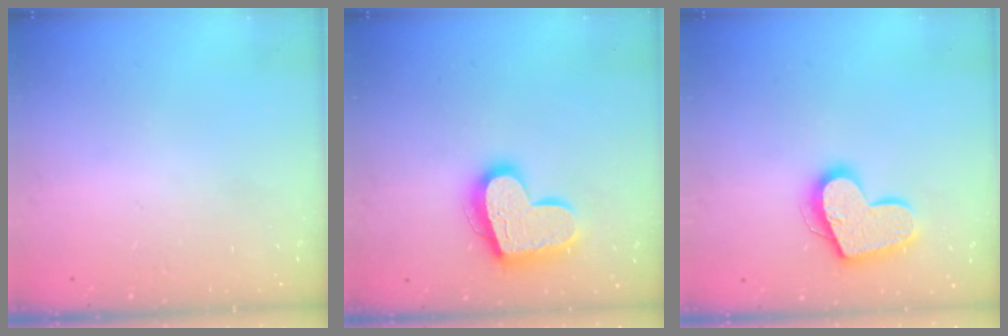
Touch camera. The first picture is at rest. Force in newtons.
{"total": 17.4, "press": 17.3, "slide": 1.4}
{"total": 16.4, "press": 16.4, "slide": 1.2}